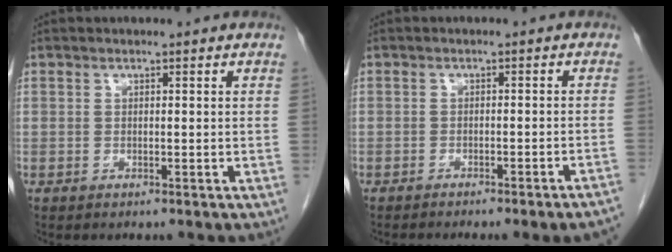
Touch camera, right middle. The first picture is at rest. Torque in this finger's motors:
{"motor_torque": [1.10, -1.04, 0.15, 0.08]}